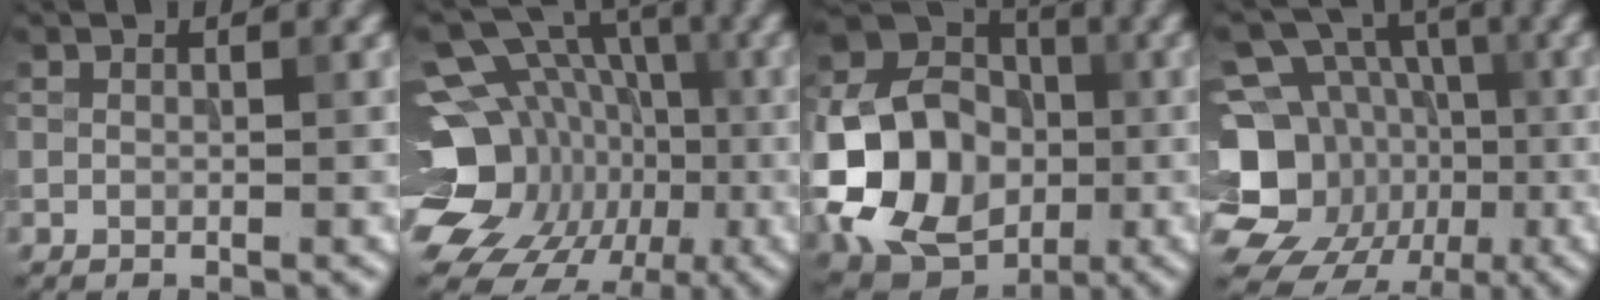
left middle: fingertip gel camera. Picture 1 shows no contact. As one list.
[{"total": 16.3, "force": [-3.0, 13.3, 8.9], "torque": [-0.156, 0.012, -0.056]}, {"total": 14.8, "force": [-2.2, 12.5, 7.7], "torque": [-0.165, -0.024, -0.050]}, {"total": 15.6, "force": [-3.4, 13.7, 6.8], "torque": [-0.159, -0.011, -0.075]}]